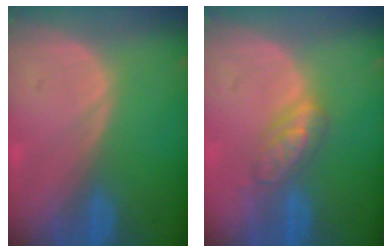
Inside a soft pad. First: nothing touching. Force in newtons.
{"total": 4.6, "press": 4.4, "slide": 1.4}